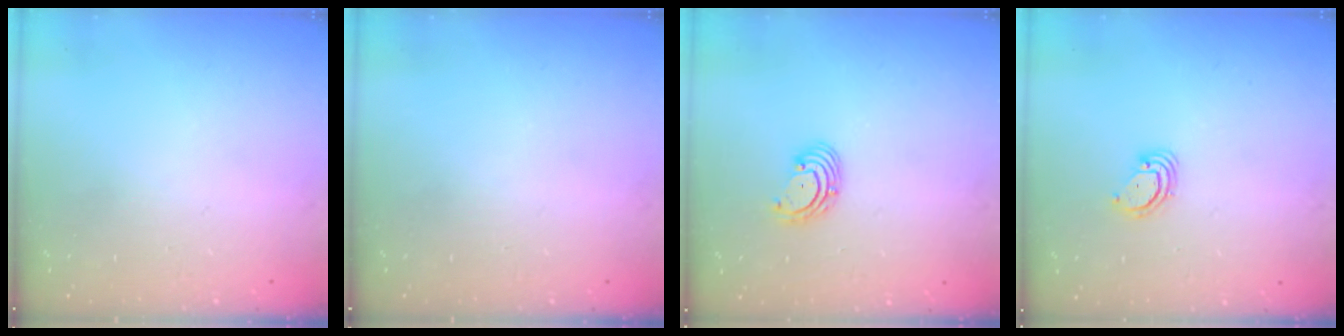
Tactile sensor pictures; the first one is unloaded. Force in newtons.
{"total": 0.0}
{"total": 2.9, "press": 2.9, "slide": 0.1}
{"total": 2.9, "press": 2.9, "slide": 0.2}